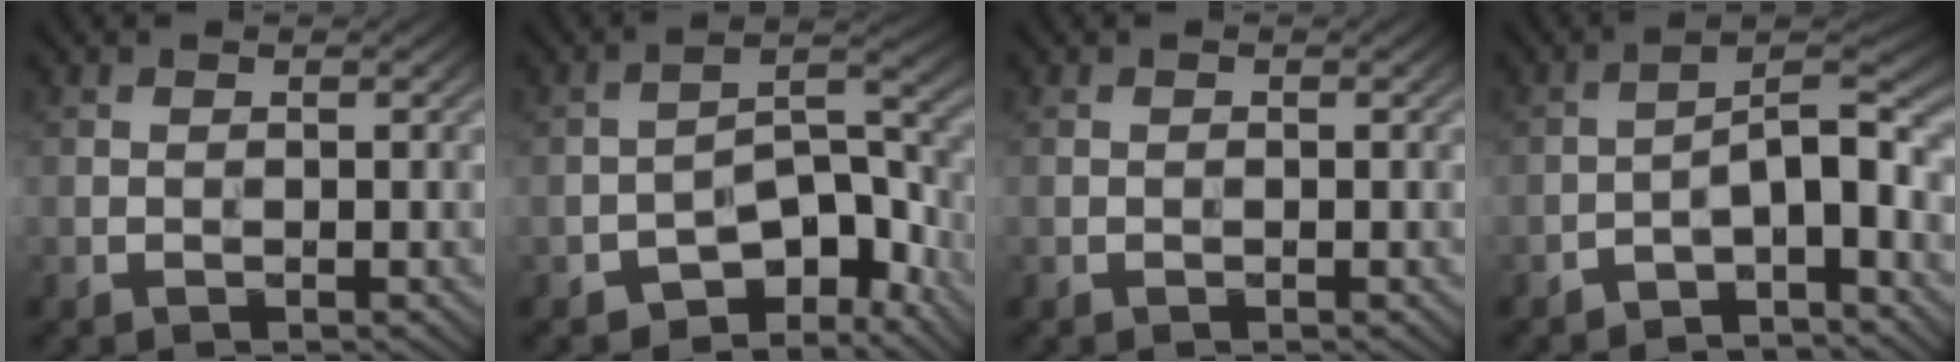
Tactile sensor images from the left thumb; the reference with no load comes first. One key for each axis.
{"total": 8.9, "fx": -5.5, "fy": 4.3, "fz": 5.4, "tx": -0.066, "ty": -0.001, "tz": -0.103}
{"total": 0.0}
{"total": 6.2, "fx": -3.8, "fy": 1.8, "fz": 4.5, "tx": -0.061, "ty": 0.016, "tz": -0.071}